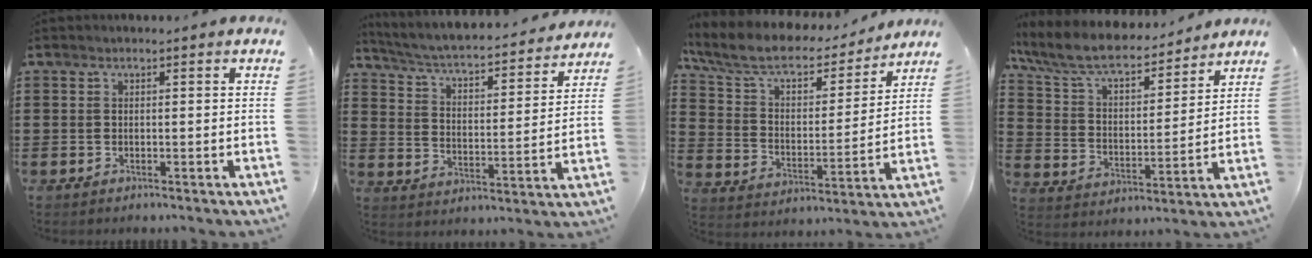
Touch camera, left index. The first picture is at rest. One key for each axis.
{"total": 3.8, "fx": 3.6, "fy": 0.1, "fz": 1.4, "tx": -0.047, "ty": -0.034, "tz": 0.051}
{"total": 8.5, "fx": 6.9, "fy": 3.0, "fz": 4.0, "tx": -0.109, "ty": -0.038, "tz": 0.117}
{"total": 8.5, "fx": 7.5, "fy": 2.0, "fz": 3.6, "tx": -0.102, "ty": -0.041, "tz": 0.128}